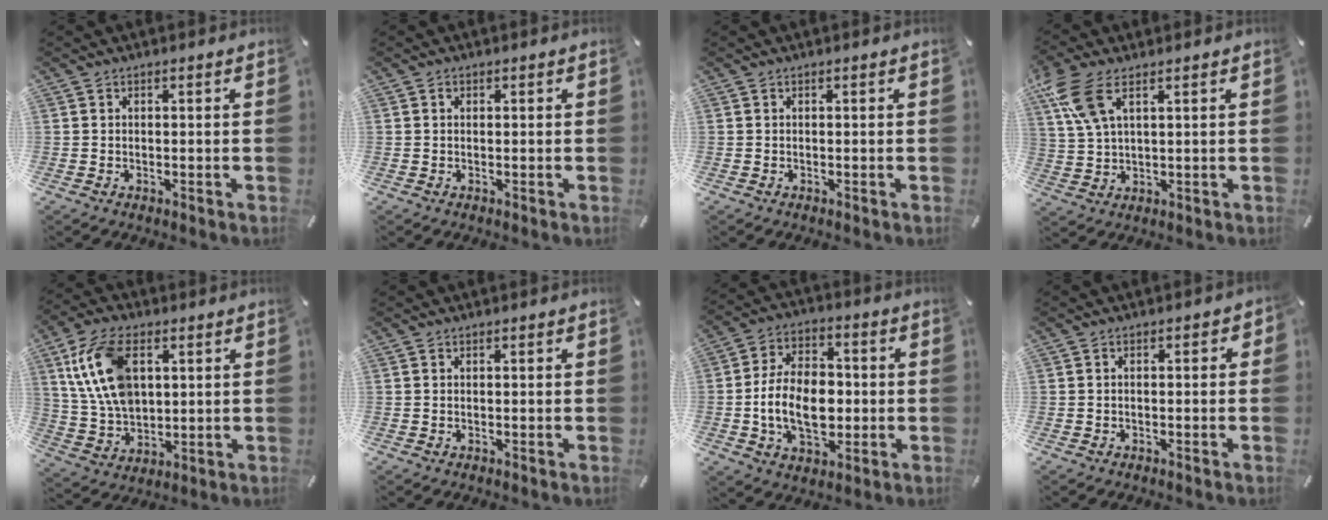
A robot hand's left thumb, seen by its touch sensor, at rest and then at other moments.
{"total": 0.5, "force": [0.2, 0.5, 0.2], "torque": [-0.003, 0.004, 0.004]}
{"total": 0.0}
{"total": 9.9, "force": [4.8, 4.7, 7.3], "torque": [-0.168, -0.006, 0.090]}
{"total": 14.0, "force": [4.2, 9.2, 9.6], "torque": [-0.239, 0.006, 0.077]}
{"total": 0.0}
{"total": 14.8, "force": [-2.0, 9.9, 10.8], "torque": [-0.212, 0.010, -0.035]}
{"total": 1.7, "force": [-0.8, 0.9, 1.1], "torque": [-0.022, 0.006, -0.016]}